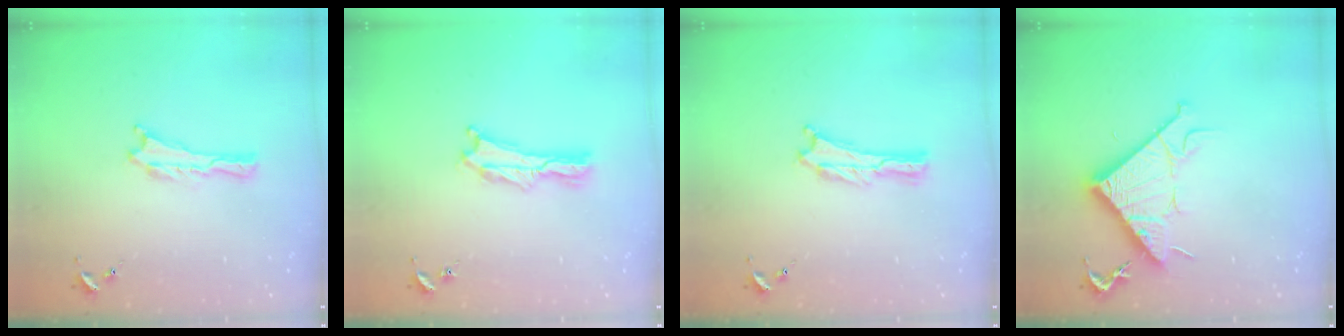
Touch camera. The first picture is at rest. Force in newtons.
{"total": 1.4, "press": 1.4, "slide": 0.3}
{"total": 0.0}
{"total": 10.2, "press": 10.2, "slide": 0.3}